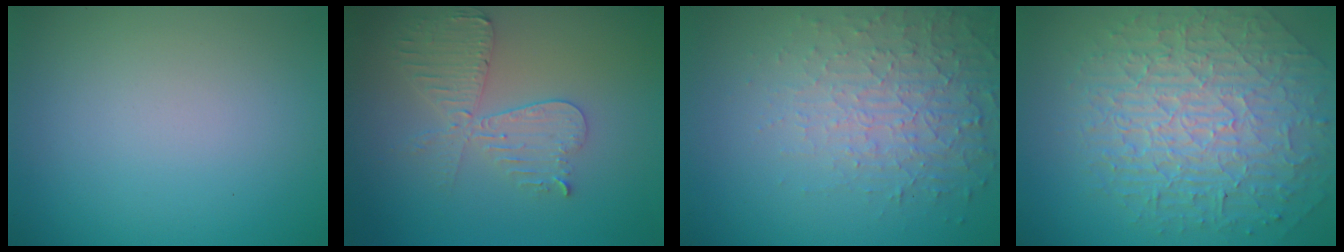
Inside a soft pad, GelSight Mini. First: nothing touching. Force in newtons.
{"total": 4.1, "press": 3.6, "slide": 2.0}
{"total": 5.3, "press": 3.4, "slide": 4.1}
{"total": 9.7, "press": 6.3, "slide": 7.4}